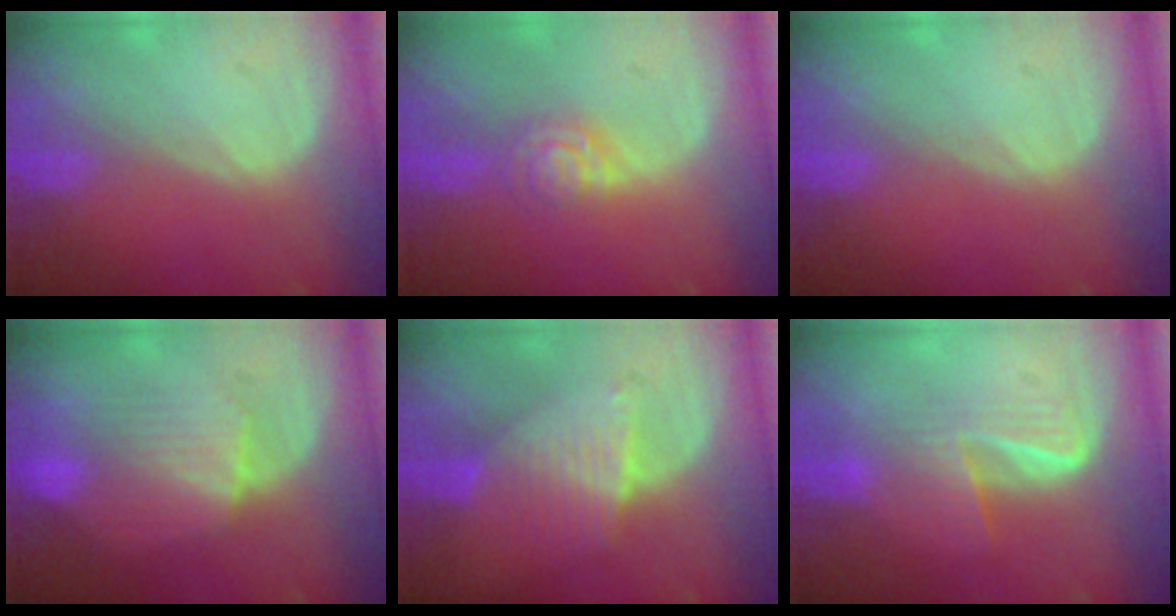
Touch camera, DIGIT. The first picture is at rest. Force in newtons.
{"total": 4.6, "press": 3.9, "slide": 2.6}
{"total": 0.0}
{"total": 8.4, "press": 8.0, "slide": 2.3}
{"total": 6.9, "press": 6.0, "slide": 3.4}
{"total": 6.9, "press": 5.8, "slide": 3.8}